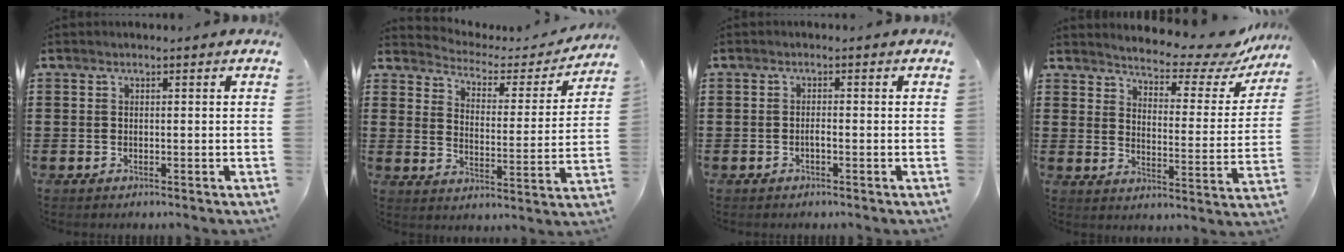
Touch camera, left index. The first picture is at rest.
{"total": 3.1, "force": [2.9, 1.1, 0.5], "torque": [-0.033, -0.023, 0.041]}
{"total": 0.9, "force": [-0.4, 0.1, 0.8], "torque": [-0.016, -0.002, -0.006]}
{"total": 5.1, "force": [4.7, 0.8, 1.8], "torque": [-0.044, -0.038, 0.073]}